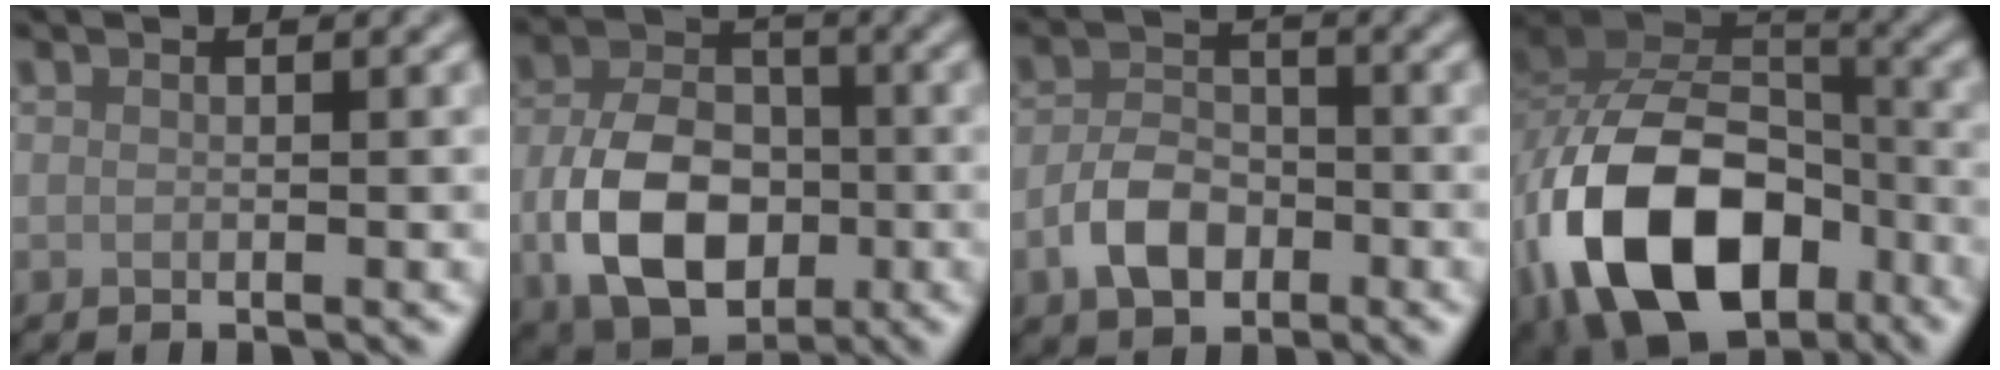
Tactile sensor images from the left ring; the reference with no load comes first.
{"total": 9.3, "force": [-2.3, 6.2, 6.5], "torque": [-0.130, -0.009, -0.045]}
{"total": 4.3, "force": [-1.8, 2.8, 2.6], "torque": [-0.051, 0.003, -0.039]}
{"total": 14.7, "force": [-6.4, 9.3, 9.4], "torque": [-0.192, -0.012, -0.117]}